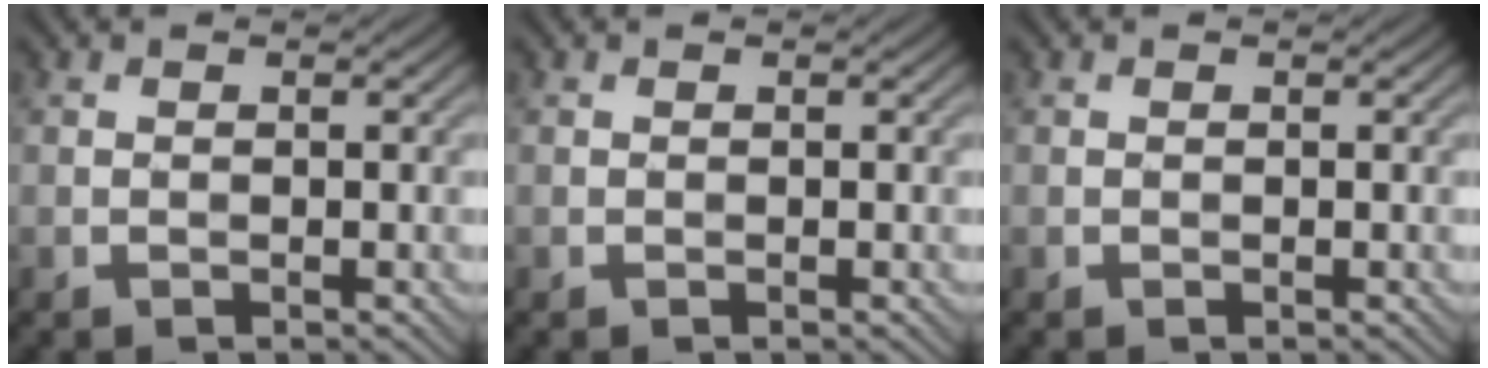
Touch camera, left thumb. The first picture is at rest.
{"total": 0.0}
{"total": 0.0}